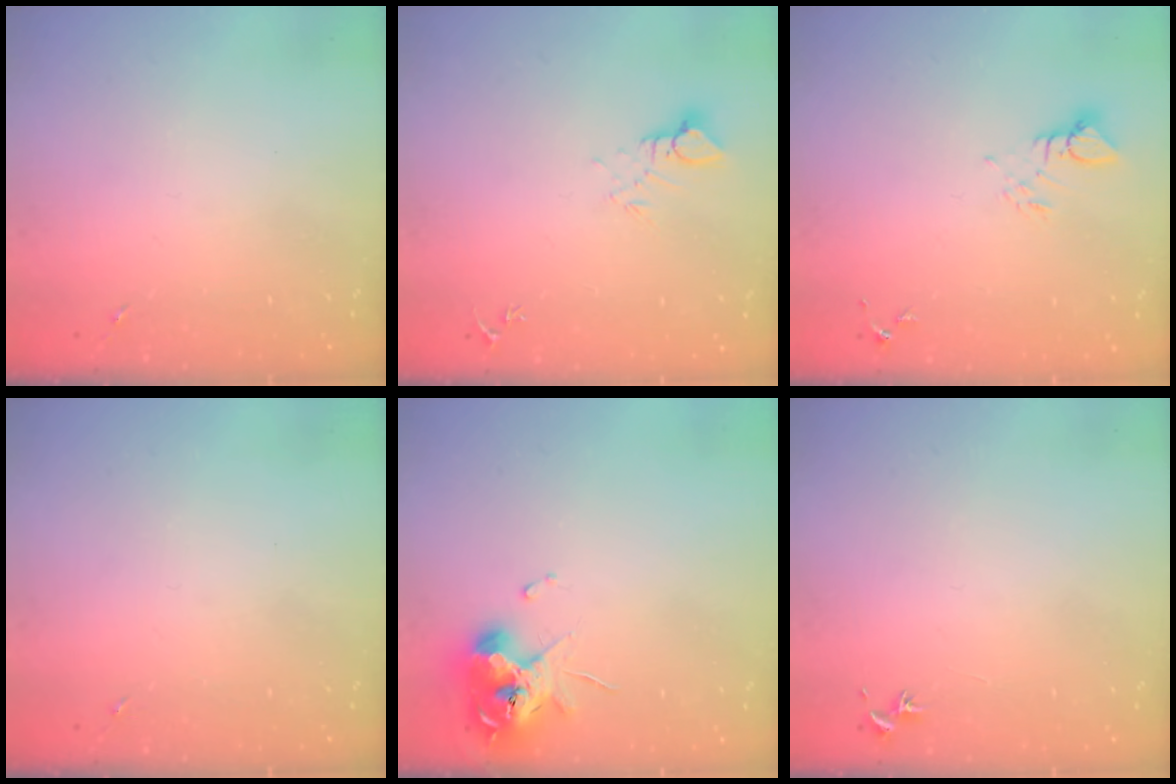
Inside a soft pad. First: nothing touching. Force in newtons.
{"total": 5.5, "press": 5.5, "slide": 0.4}
{"total": 3.8, "press": 3.8, "slide": 0.3}
{"total": 0.0}
{"total": 11.3, "press": 11.2, "slide": 1.4}
{"total": 0.8, "press": 0.7, "slide": 0.3}